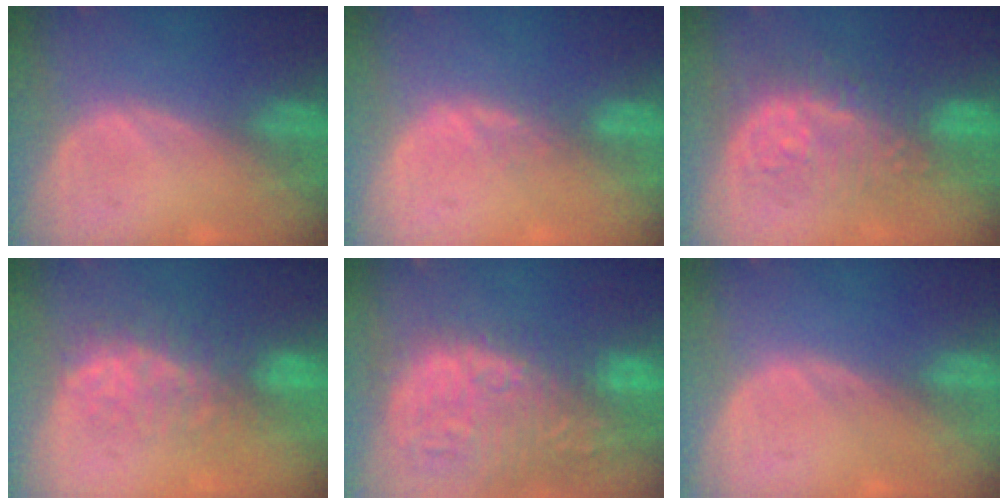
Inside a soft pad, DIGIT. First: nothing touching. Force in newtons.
{"total": 1.4, "press": 1.4, "slide": 0.3}
{"total": 9.1, "press": 9.0, "slide": 1.6}
{"total": 7.8, "press": 7.5, "slide": 2.2}
{"total": 16.0, "press": 13.2, "slide": 9.0}
{"total": 0.0}